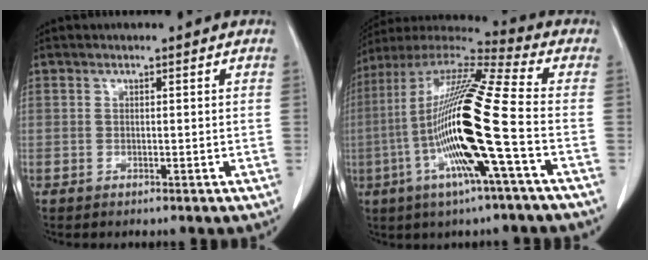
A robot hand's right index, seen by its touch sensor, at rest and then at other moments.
{"total": 20.1, "force": [-4.3, 0.0, 19.6], "torque": [-0.391, -0.008, -0.094]}